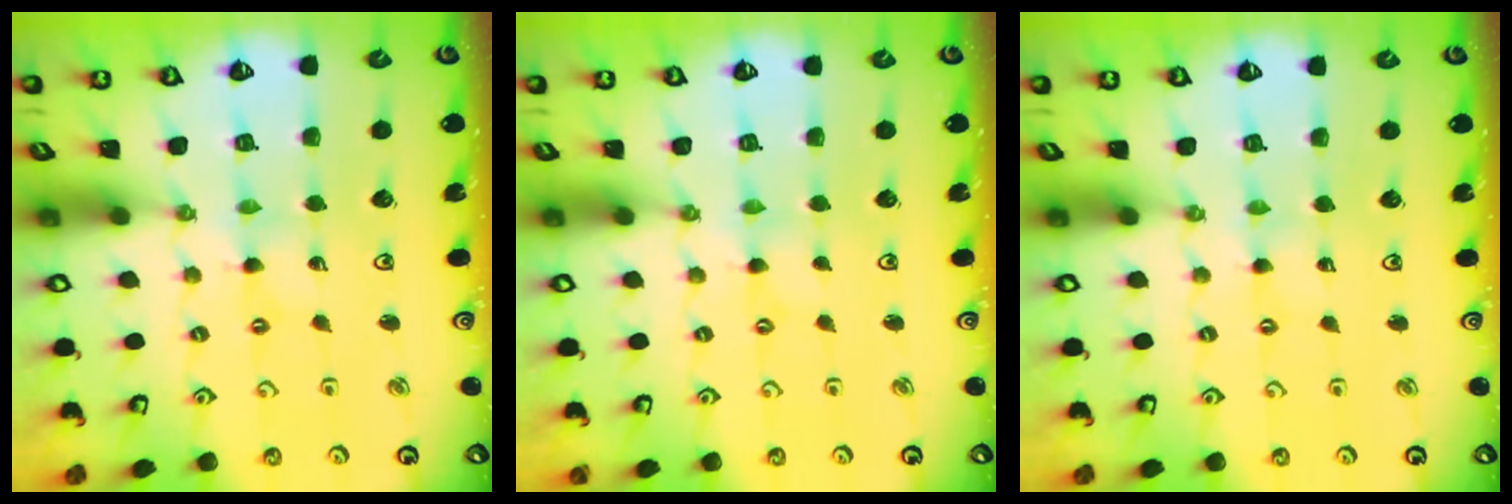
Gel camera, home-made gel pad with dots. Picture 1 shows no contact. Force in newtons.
{"total": 0.0}
{"total": 0.5, "press": 0.5, "slide": 0.1}